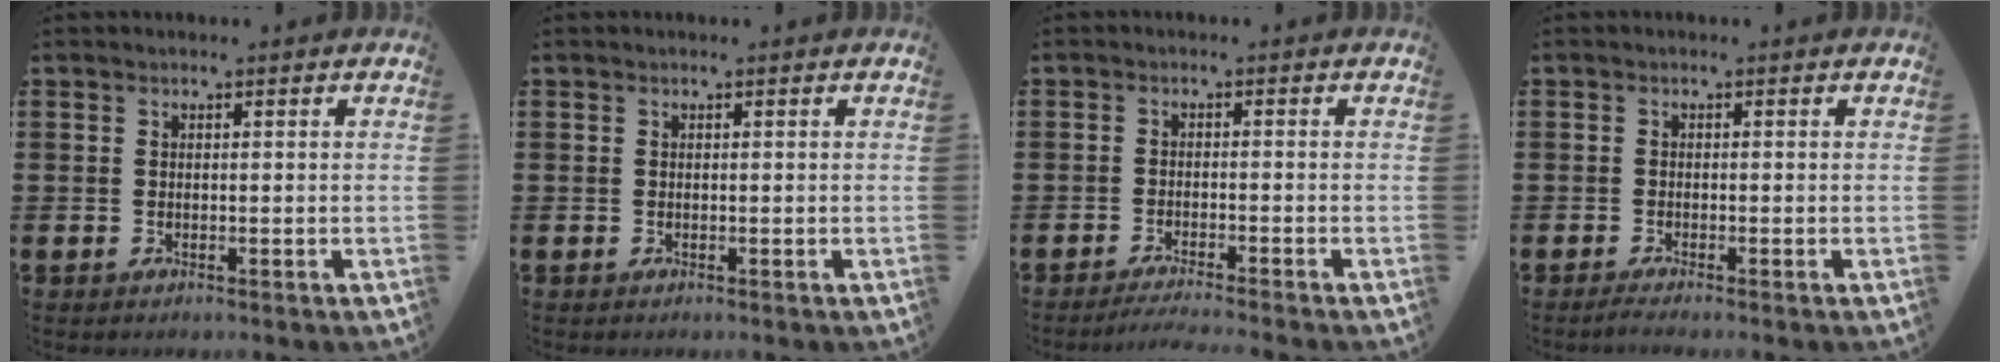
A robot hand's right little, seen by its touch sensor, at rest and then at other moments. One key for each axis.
{"total": 0.0}
{"total": 1.7, "fx": -1.6, "fy": -0.3, "fz": 0.7, "tx": -0.009, "ty": 0.002, "tz": -0.030}
{"total": 0.8, "fx": -0.6, "fy": 0.0, "fz": 0.6, "tx": -0.009, "ty": -0.003, "tz": -0.011}